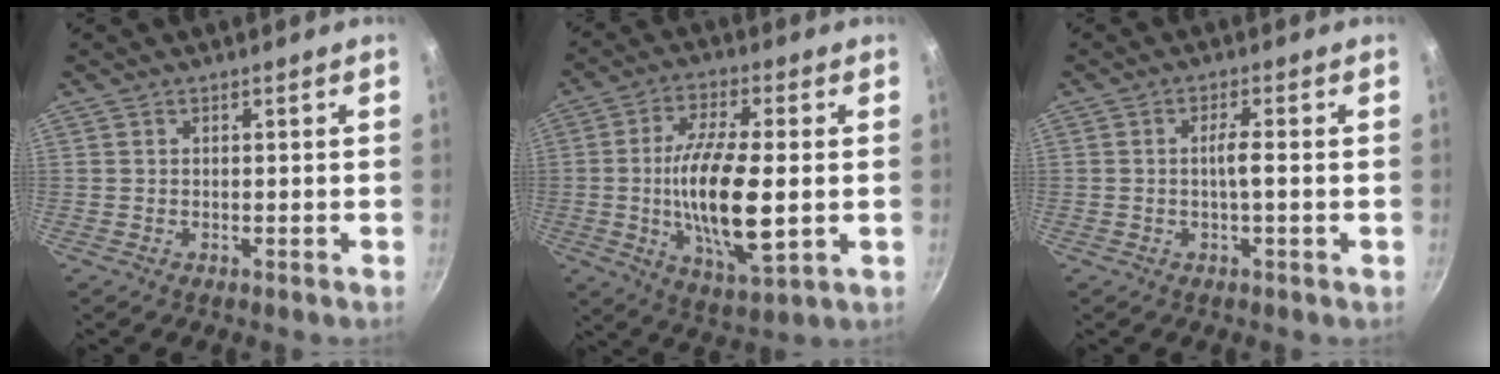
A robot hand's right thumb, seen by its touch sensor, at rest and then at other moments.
{"total": 16.7, "force": [-0.9, 5.7, 15.7], "torque": [-0.295, -0.003, -0.019]}
{"total": 3.1, "force": [-0.4, 0.1, 3.0], "torque": [-0.061, 0.007, -0.009]}